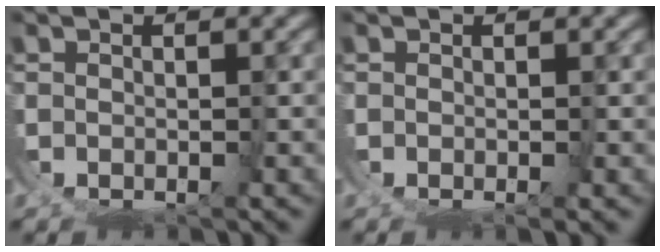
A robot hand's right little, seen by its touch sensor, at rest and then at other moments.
{"total": 0.8, "force": [-0.5, 0.2, 0.6], "torque": [-0.002, 0.003, -0.010]}